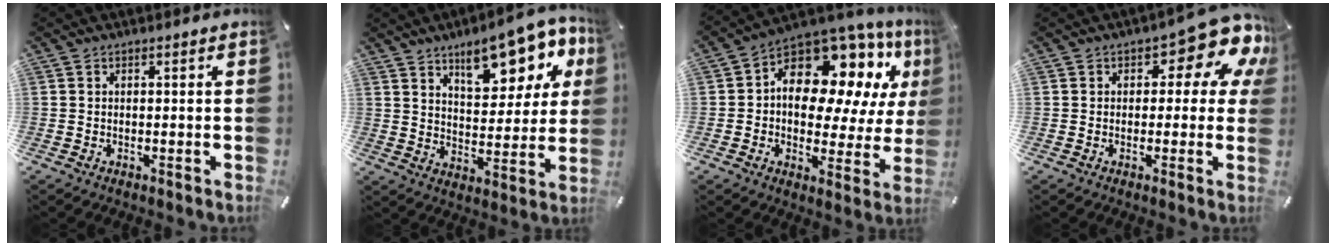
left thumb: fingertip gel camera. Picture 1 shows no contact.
{"total": 15.8, "force": [10.2, 7.6, 9.4], "torque": [-0.119, -0.060, 0.170]}
{"total": 14.4, "force": [6.5, 9.4, 8.7], "torque": [-0.131, -0.058, 0.114]}
{"total": 11.5, "force": [5.7, 5.4, 8.4], "torque": [-0.103, -0.043, 0.096]}